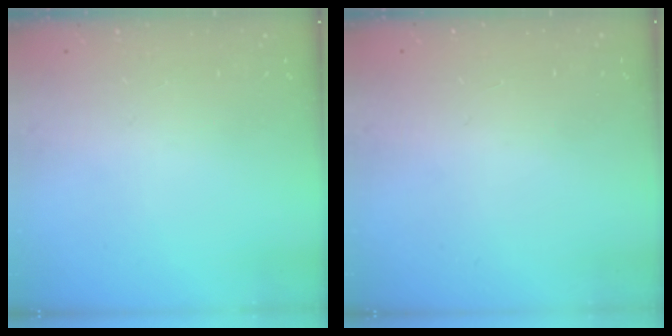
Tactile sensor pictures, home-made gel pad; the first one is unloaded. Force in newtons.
{"total": 0.9, "press": 0.9, "slide": 0.0}